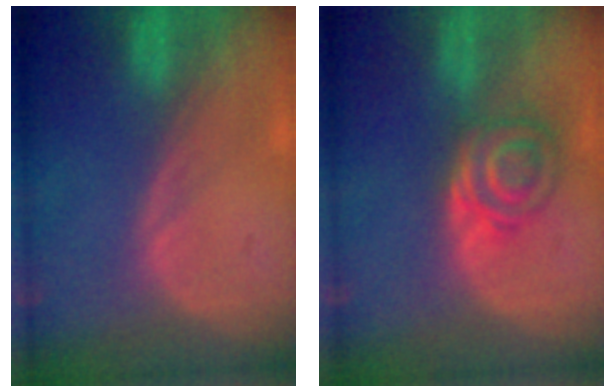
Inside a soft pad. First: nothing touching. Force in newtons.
{"total": 5.7, "press": 5.4, "slide": 2.0}